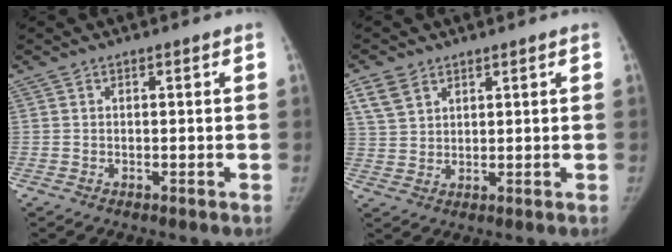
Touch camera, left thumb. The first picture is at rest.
{"total": 5.3, "force": [3.1, 3.6, 2.4], "torque": [-0.037, -0.010, 0.066]}